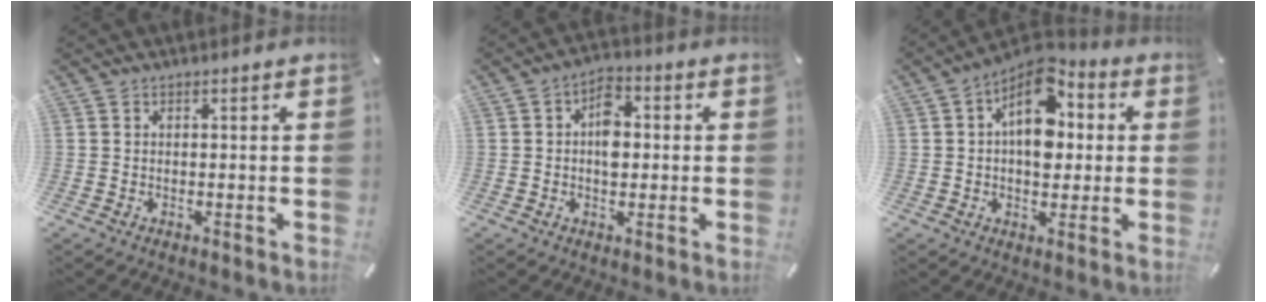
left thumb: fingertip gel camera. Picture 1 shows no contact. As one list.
[{"total": 6.3, "force": [0.0, 4.1, 4.8], "torque": [-0.057, 0.002, -0.005]}, {"total": 13.3, "force": [3.3, 9.0, 9.2], "torque": [-0.138, -0.027, 0.055]}]